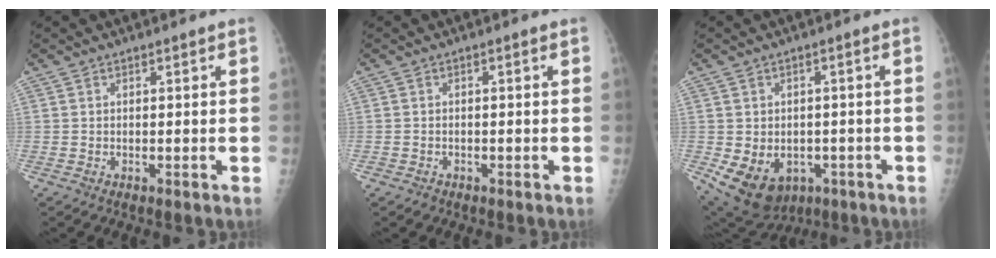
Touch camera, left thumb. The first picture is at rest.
{"total": 1.0, "force": [-0.7, 0.7, 0.1], "torque": [0.002, 0.004, -0.013]}
{"total": 13.9, "force": [-4.7, 10.4, 7.9], "torque": [-0.137, 0.008, -0.048]}